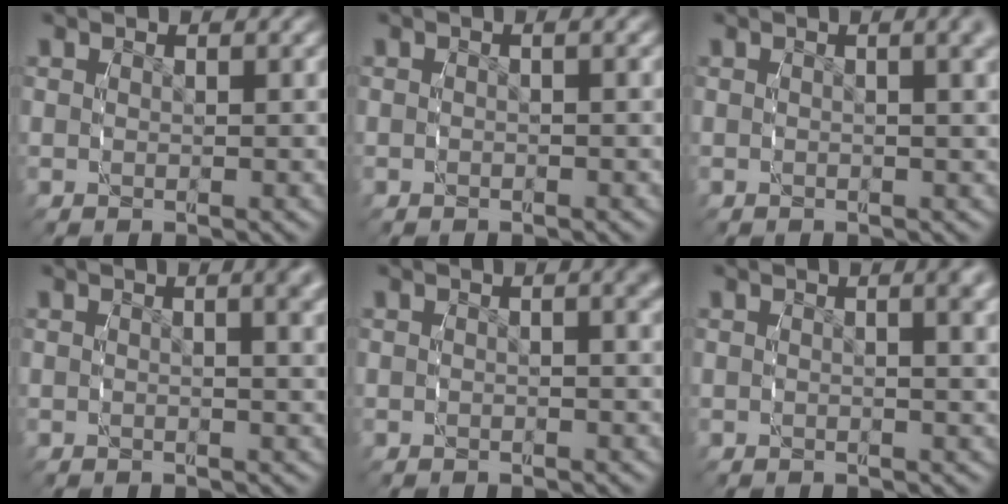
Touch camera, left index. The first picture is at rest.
{"total": 0.8, "force": [-0.7, -0.3, 0.1], "torque": [0.001, -0.001, -0.013]}
{"total": 1.7, "force": [0.6, 0.1, 1.5], "torque": [-0.016, 0.003, 0.005]}
{"total": 1.9, "force": [0.5, 0.2, 1.8], "torque": [-0.021, 0.001, 0.005]}
{"total": 1.0, "force": [-0.2, -0.1, 0.9], "torque": [-0.005, 0.002, -0.007]}
{"total": 1.6, "force": [0.4, 0.0, 1.6], "torque": [-0.019, 0.000, 0.004]}